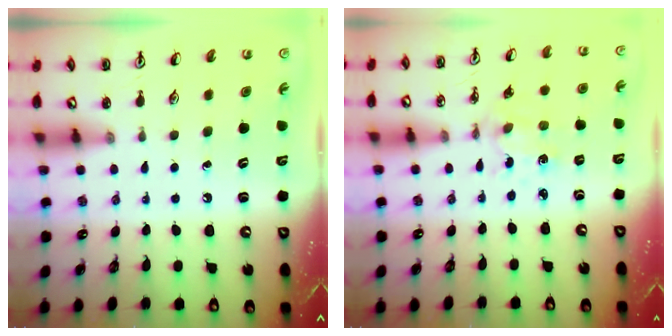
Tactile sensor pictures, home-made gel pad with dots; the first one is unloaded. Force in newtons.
{"total": 1.6, "press": 1.6, "slide": 0.1}